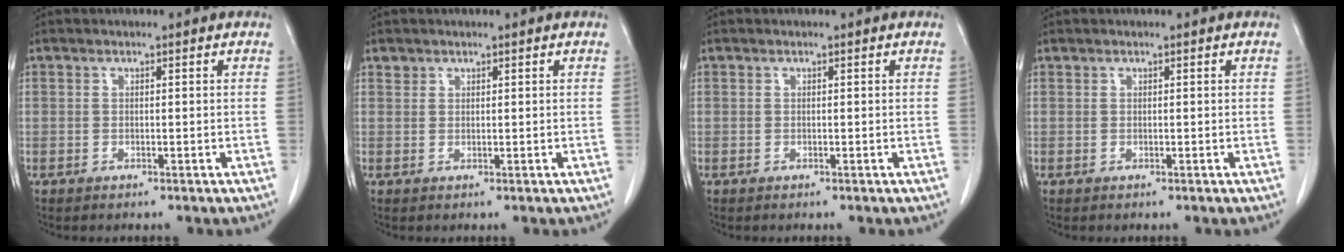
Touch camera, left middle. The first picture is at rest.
{"total": 0.9, "force": [0.7, 0.6, 0.0], "torque": [0.006, 0.003, 0.010]}
{"total": 0.0}
{"total": 0.0}